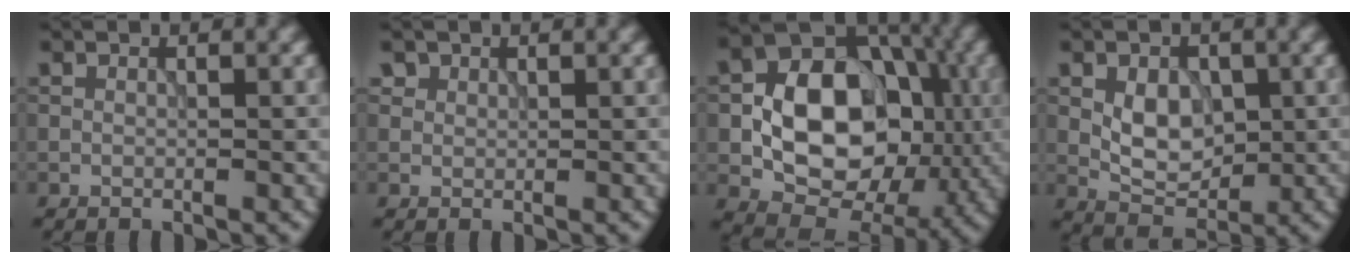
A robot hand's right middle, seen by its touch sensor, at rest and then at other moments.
{"total": 1.3, "force": [0.9, 1.0, 0.3], "torque": [-0.013, -0.011, 0.024]}
{"total": 11.7, "force": [-1.3, 8.4, 8.0], "torque": [-0.120, 0.013, -0.030]}
{"total": 4.1, "force": [0.1, 2.8, 3.0], "torque": [-0.050, -0.004, 0.001]}